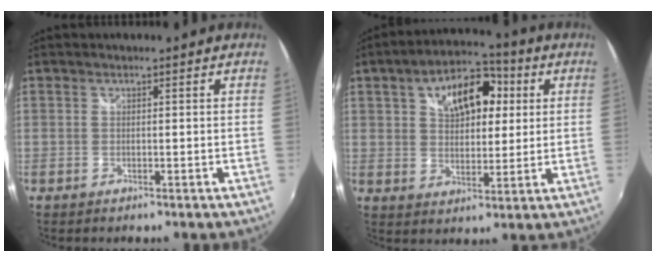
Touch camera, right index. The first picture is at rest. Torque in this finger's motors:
{"motor_torque": [0.73, -0.05, 0.72, 0.21]}